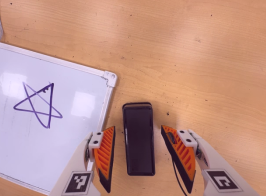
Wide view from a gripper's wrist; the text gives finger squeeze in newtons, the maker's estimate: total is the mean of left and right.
{"total": 0.0}